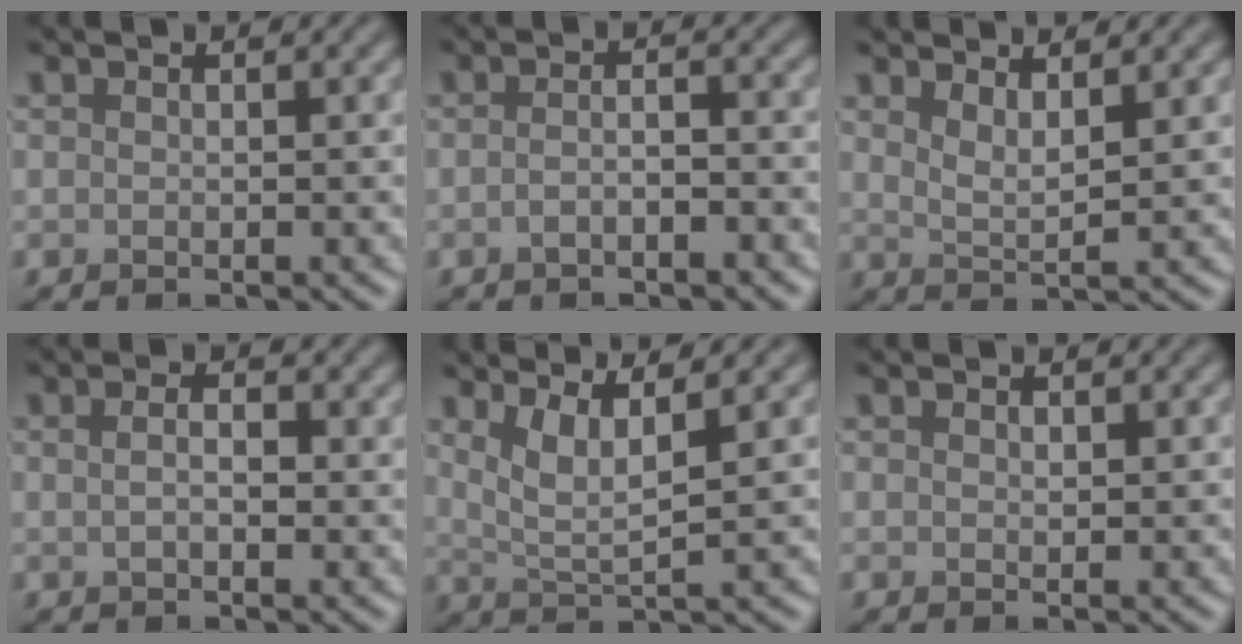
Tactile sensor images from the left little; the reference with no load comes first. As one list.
[{"total": 1.9, "force": [-1.0, 0.5, 1.6], "torque": [-0.030, 0.004, -0.022]}, {"total": 2.7, "force": [1.9, 0.7, 1.8], "torque": [-0.029, -0.005, 0.034]}, {"total": 3.0, "force": [0.9, 1.6, 2.4], "torque": [-0.035, 0.006, 0.001]}, {"total": 3.6, "force": [1.9, 0.8, 3.0], "torque": [-0.060, -0.005, 0.040]}, {"total": 0.6, "force": [0.4, 0.3, 0.3], "torque": [-0.006, -0.003, 0.007]}]